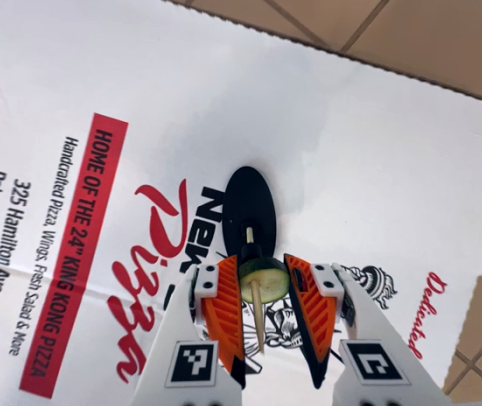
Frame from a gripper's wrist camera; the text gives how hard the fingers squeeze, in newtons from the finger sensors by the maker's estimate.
{"total": 10.5, "left": 10.6, "right": 10.3}